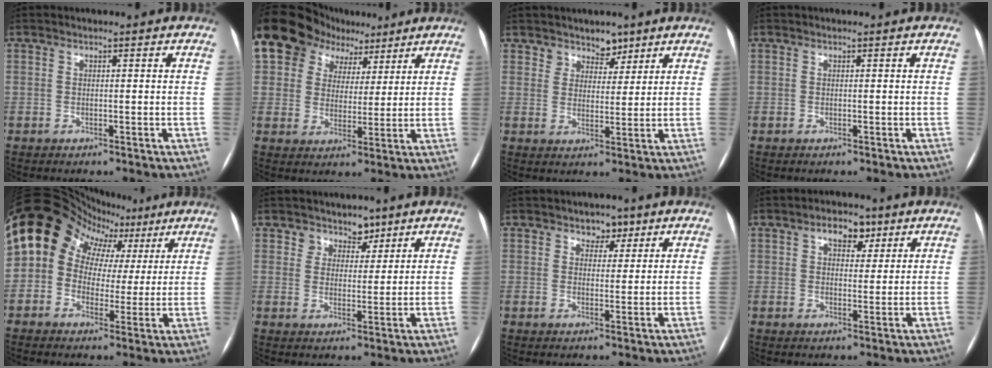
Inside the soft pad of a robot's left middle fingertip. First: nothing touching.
{"total": 14.9, "force": [9.0, 10.6, 5.3], "torque": [-0.119, 0.063, 0.158]}
{"total": 3.8, "force": [3.0, 2.2, 0.5], "torque": [0.006, -0.004, 0.045]}
{"total": 0.0}
{"total": 13.6, "force": [5.1, 11.5, 5.1], "torque": [-0.069, 0.068, 0.073]}
{"total": 3.7, "force": [2.8, 2.4, 0.1], "torque": [0.013, -0.005, 0.040]}
{"total": 3.0, "force": [2.0, 1.9, 1.2], "torque": [-0.011, 0.001, 0.028]}
{"total": 4.6, "force": [2.6, 2.6, 2.9], "torque": [-0.041, 0.012, 0.038]}